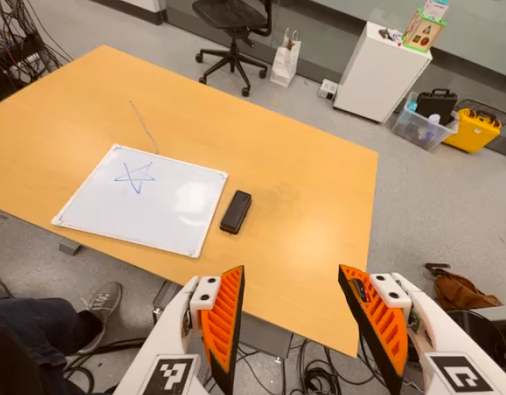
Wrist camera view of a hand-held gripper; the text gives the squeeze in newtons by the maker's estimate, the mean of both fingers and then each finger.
{"total": 0.0}